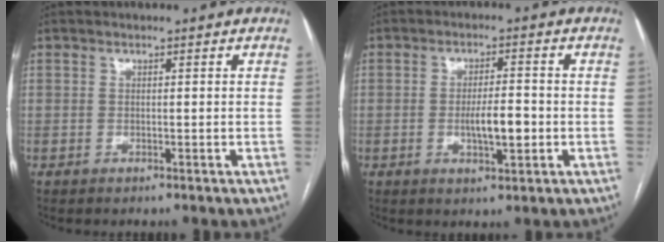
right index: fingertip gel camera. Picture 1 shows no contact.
{"total": 5.3, "force": [-1.1, 1.3, 5.1], "torque": [-0.089, -0.002, -0.016]}